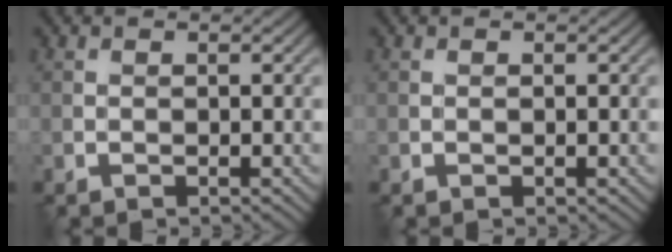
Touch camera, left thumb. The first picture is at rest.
{"total": 0.0}